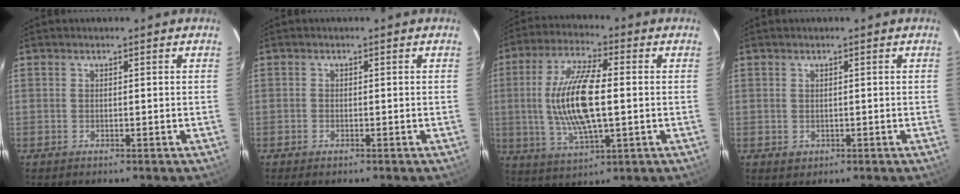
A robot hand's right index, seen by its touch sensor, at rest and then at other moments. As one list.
[{"total": 1.0, "force": [-0.7, 0.5, 0.4], "torque": [-0.007, -0.002, -0.015]}, {"total": 14.8, "force": [-0.1, 4.7, 14.1], "torque": [-0.281, 0.001, 0.002]}, {"total": 1.7, "force": [0.0, 1.6, 0.3], "torque": [0.001, 0.000, 0.002]}]